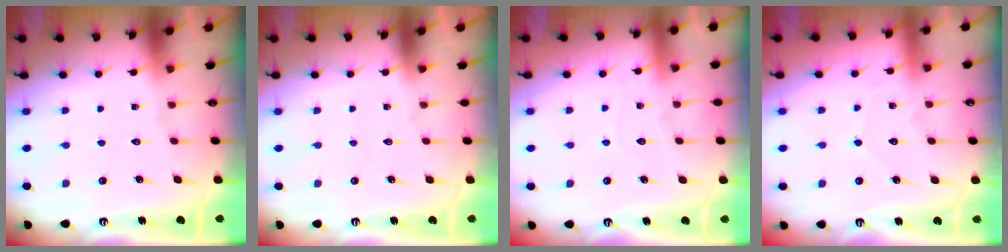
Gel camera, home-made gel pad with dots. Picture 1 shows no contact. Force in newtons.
{"total": 0.0}
{"total": 4.1, "press": 4.1, "slide": 0.4}
{"total": 5.4, "press": 5.4, "slide": 0.6}